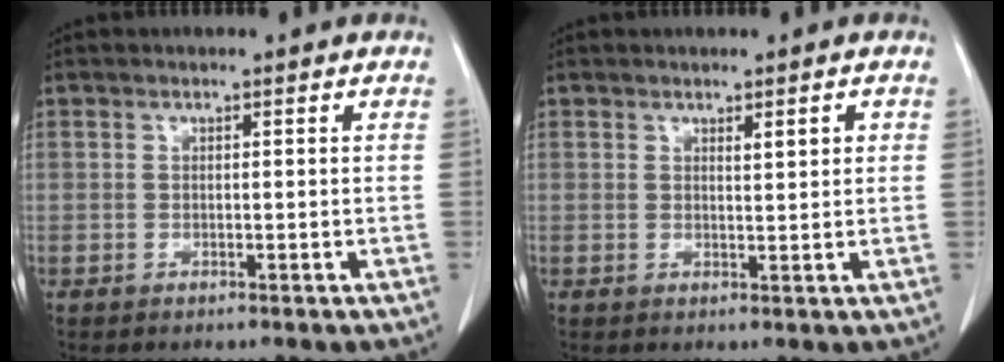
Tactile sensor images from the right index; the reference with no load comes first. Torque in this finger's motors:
{"motor_torque": [0.13, 0.18, 0.03, 0.00]}